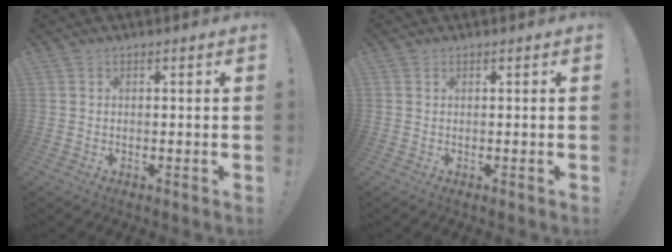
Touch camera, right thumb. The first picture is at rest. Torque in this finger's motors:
{"motor_torque": [0.06, -0.25, -0.06, 0.16, 0.05]}